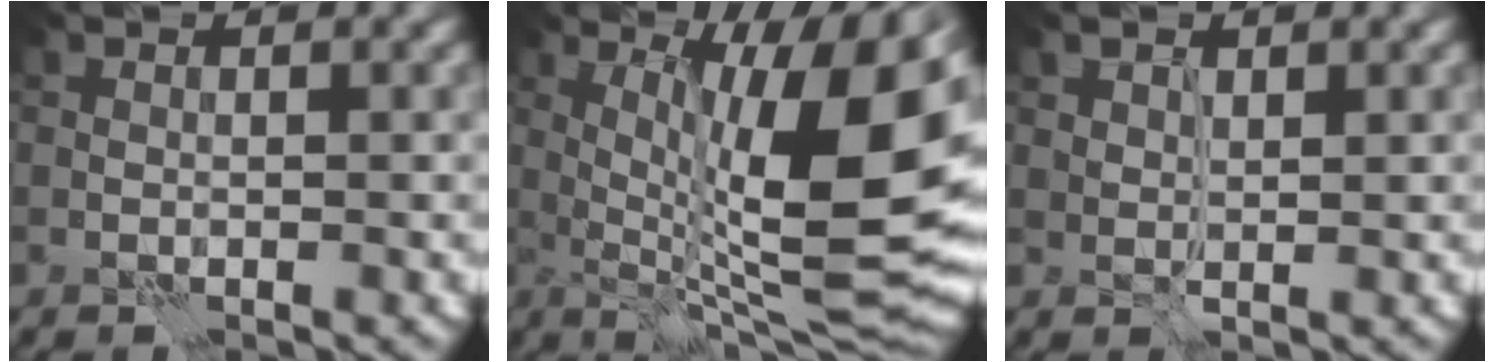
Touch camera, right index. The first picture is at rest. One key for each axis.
{"total": 16.5, "fx": 1.5, "fy": 5.1, "fz": 15.6, "tx": -0.197, "ty": 0.013, "tz": 0.031}
{"total": 1.1, "fx": 0.7, "fy": 0.7, "fz": 0.4, "tx": -0.007, "ty": -0.002, "tz": 0.016}